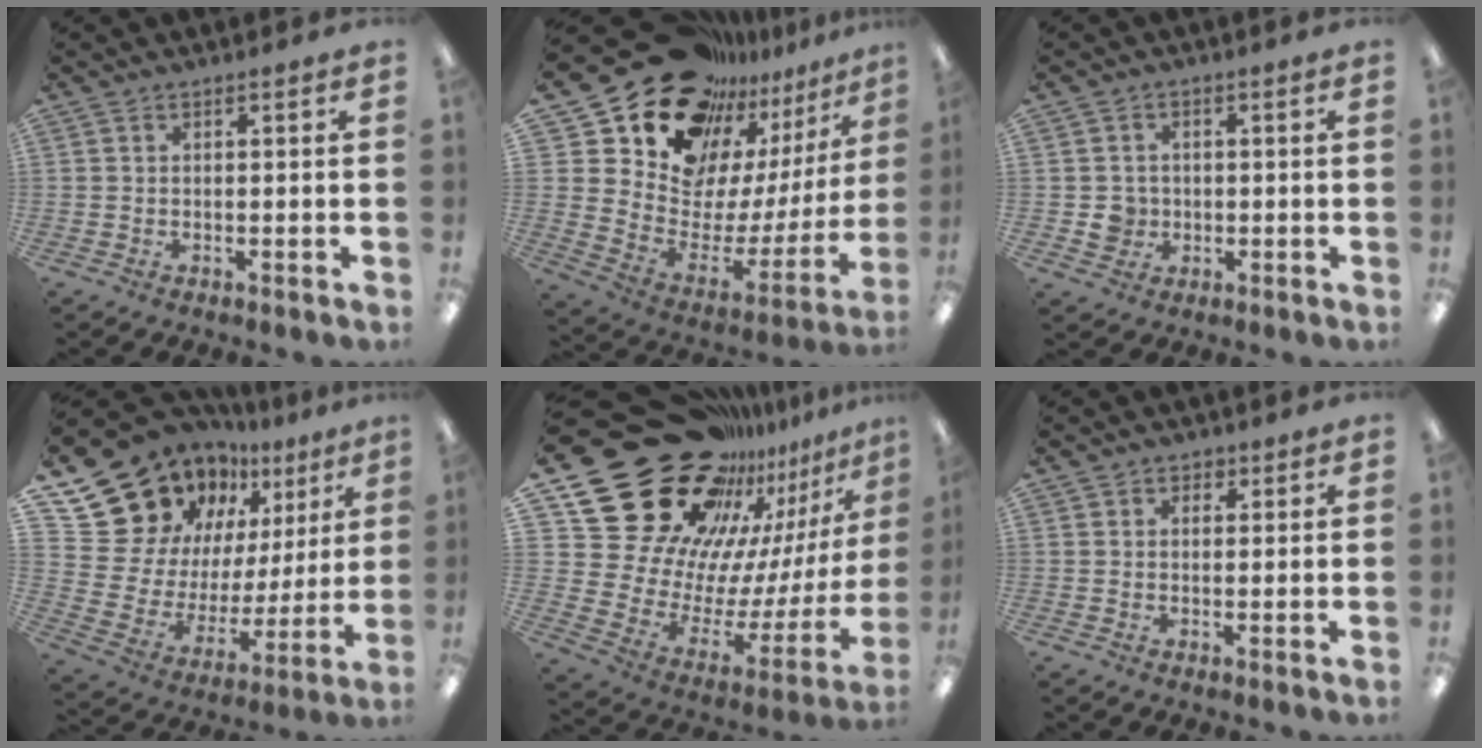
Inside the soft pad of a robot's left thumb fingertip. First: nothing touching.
{"total": 20.0, "force": [16.7, 9.4, 5.8], "torque": [-0.108, -0.148, 0.314]}
{"total": 4.2, "force": [-0.5, 4.1, 0.9], "torque": [-0.012, 0.006, -0.008]}
{"total": 21.1, "force": [15.4, 13.1, 6.0], "torque": [-0.120, -0.115, 0.308]}
{"total": 33.5, "force": [21.1, 20.5, 16.1], "torque": [-0.224, -0.193, 0.446]}
{"total": 1.7, "force": [0.8, 1.4, 0.5], "torque": [-0.002, -0.001, 0.012]}